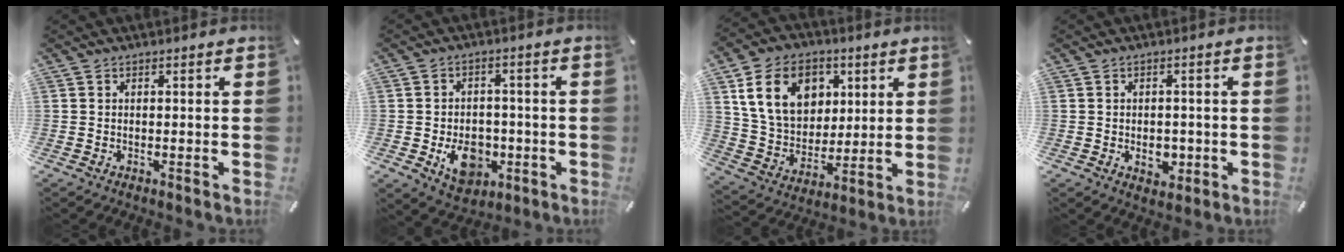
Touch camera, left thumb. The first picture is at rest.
{"total": 10.4, "force": [-2.8, 7.9, 6.2], "torque": [-0.085, 0.011, -0.045]}
{"total": 16.2, "force": [5.6, 12.6, 8.6], "torque": [-0.176, -0.002, 0.105]}
{"total": 4.4, "force": [-0.9, 3.4, 2.7], "torque": [-0.021, -0.005, -0.017]}